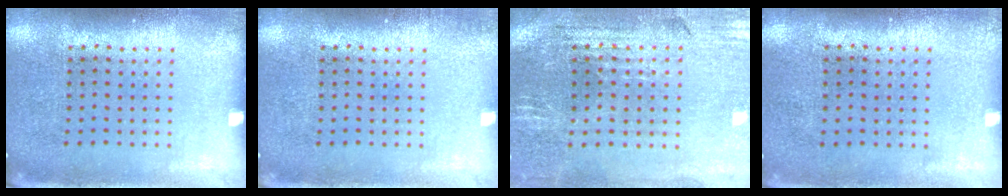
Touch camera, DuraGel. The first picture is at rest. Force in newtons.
{"total": 0.6, "press": 0.6, "slide": 0.1}
{"total": 1.1, "press": 1.1, "slide": 0.3}
{"total": 0.0}